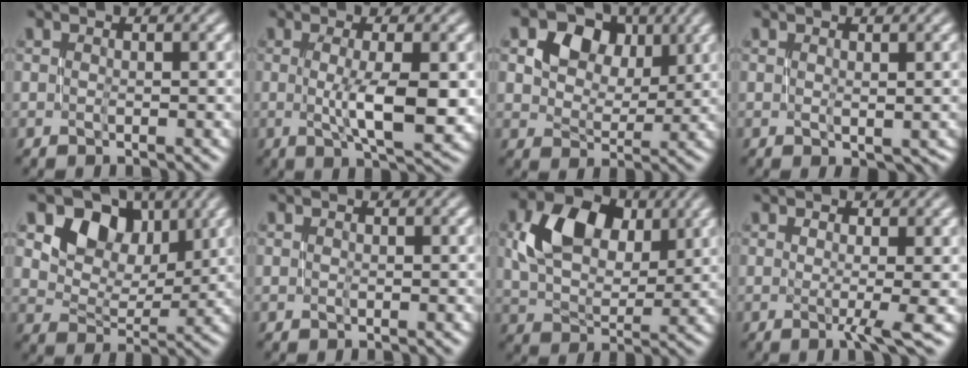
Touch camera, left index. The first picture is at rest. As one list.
[{"total": 5.9, "force": [-0.2, 1.5, 5.7], "torque": [-0.095, -0.003, 0.003]}, {"total": 6.3, "force": [3.1, 4.6, 3.1], "torque": [-0.059, 0.008, 0.044]}, {"total": 1.4, "force": [0.1, 0.7, 1.2], "torque": [-0.014, 0.000, 0.008]}, {"total": 7.0, "force": [4.3, 4.7, 2.9], "torque": [-0.053, -0.008, 0.078]}, {"total": 0.0}, {"total": 7.9, "force": [3.3, 5.1, 5.0], "torque": [-0.093, 0.007, 0.058]}, {"total": 2.5, "force": [-0.3, 0.6, 2.4], "torque": [-0.038, -0.003, -0.006]}]